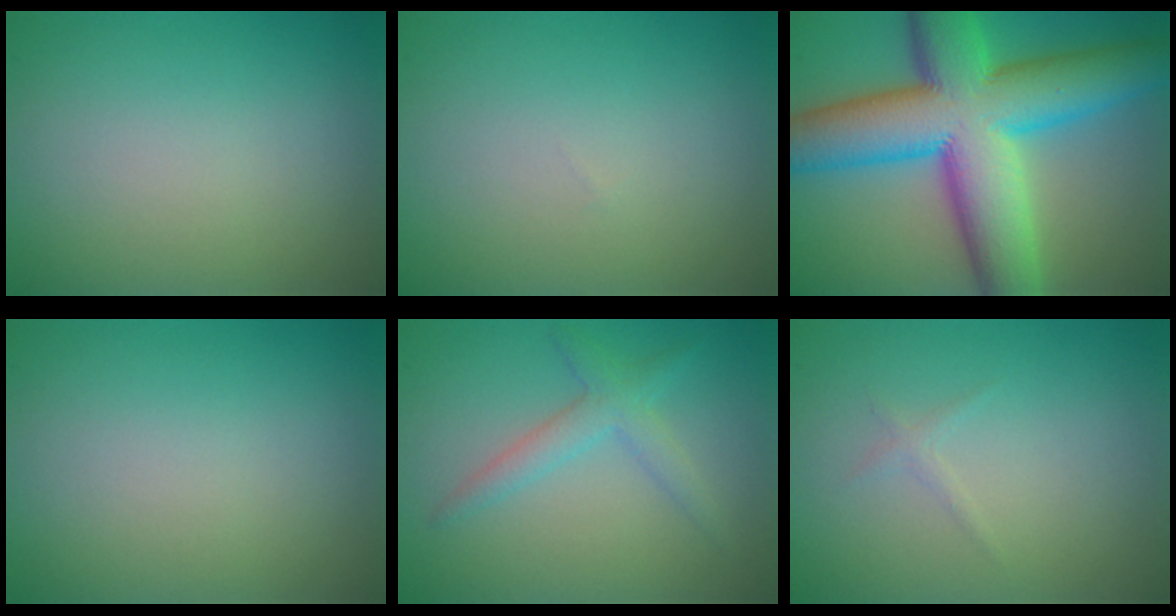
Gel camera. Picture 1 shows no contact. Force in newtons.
{"total": 0.0}
{"total": 14.8, "press": 14.8, "slide": 0.1}
{"total": 0.0}
{"total": 2.4, "press": 2.4, "slide": 0.2}
{"total": 0.6, "press": 0.6, "slide": 0.1}